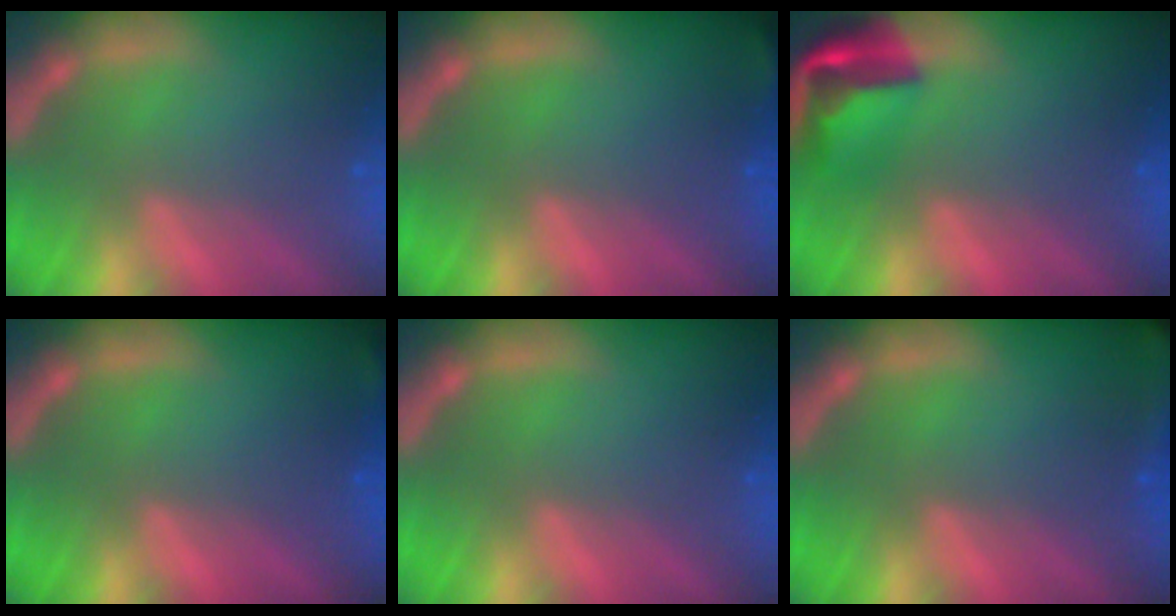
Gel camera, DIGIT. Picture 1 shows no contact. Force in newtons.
{"total": 1.4}
{"total": 5.5}
{"total": 0.9}
{"total": 0.0}
{"total": 7.5}